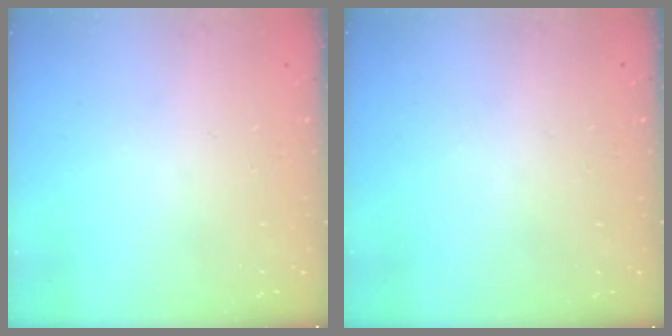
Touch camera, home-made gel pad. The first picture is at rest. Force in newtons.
{"total": 0.0}